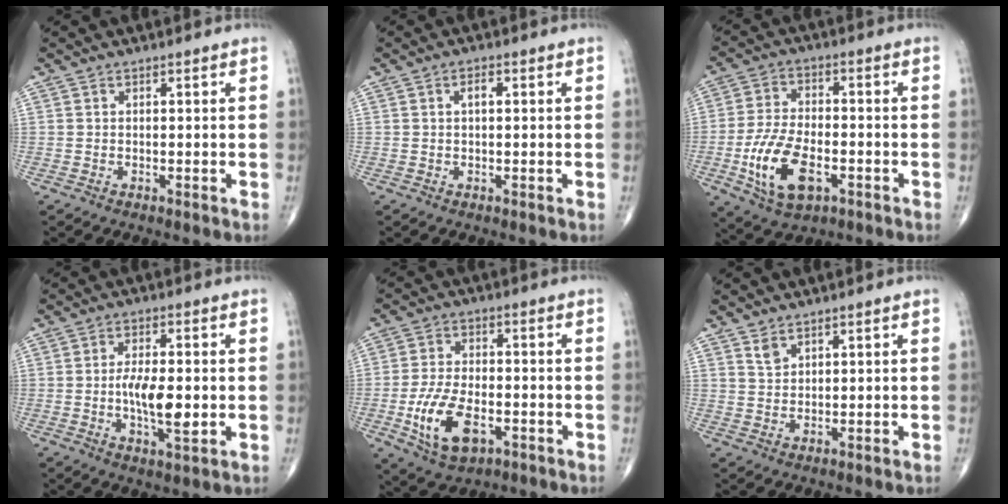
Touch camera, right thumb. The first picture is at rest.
{"total": 1.9, "force": [0.4, 0.9, 1.7], "torque": [-0.029, 0.004, 0.006]}
{"total": 12.9, "force": [-4.3, 6.7, 10.1], "torque": [-0.195, 0.010, -0.075]}
{"total": 8.4, "force": [-0.9, 3.1, 7.7], "torque": [-0.136, -0.006, -0.016]}
{"total": 11.7, "force": [-4.0, 6.2, 9.1], "torque": [-0.171, 0.007, -0.066]}
{"total": 2.3, "force": [1.7, 1.1, 1.0], "torque": [-0.014, -0.009, 0.038]}